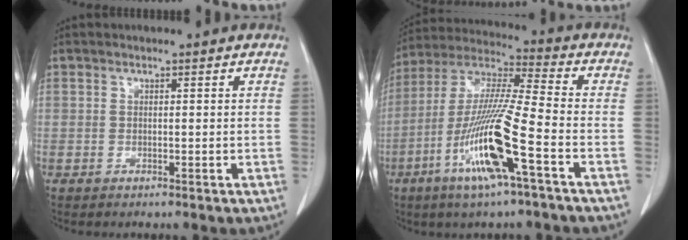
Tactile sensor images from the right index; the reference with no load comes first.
{"total": 15.8, "force": [-6.3, 0.2, 14.5], "torque": [-0.298, -0.016, -0.123]}